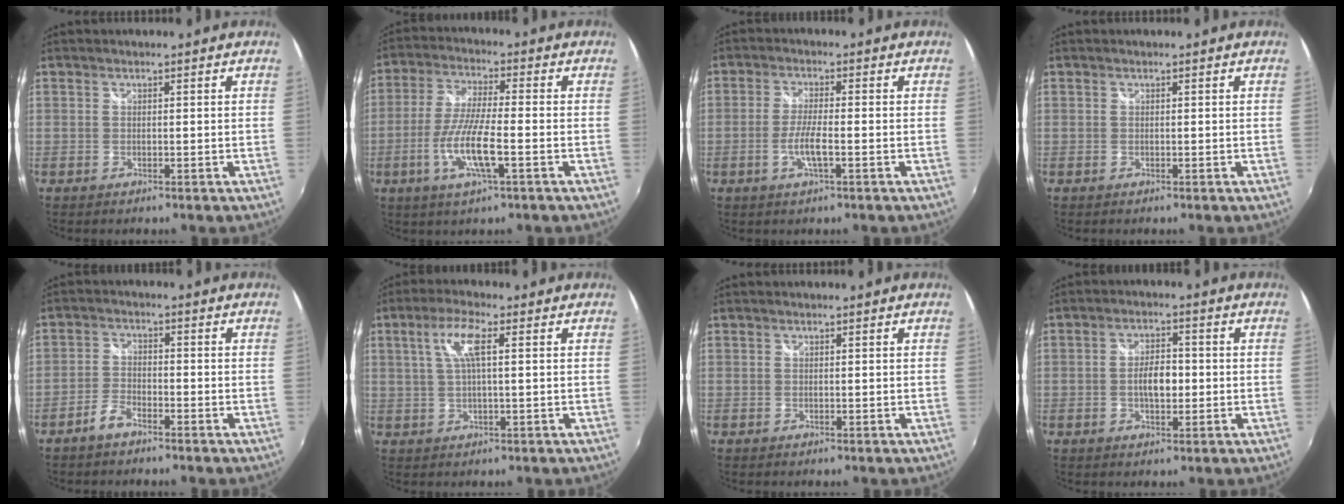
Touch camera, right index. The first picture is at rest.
{"total": 10.3, "force": [-3.4, 1.4, 9.6], "torque": [-0.196, -0.008, -0.067]}
{"total": 4.8, "force": [-1.7, 0.5, 4.5], "torque": [-0.092, -0.004, -0.033]}
{"total": 0.0}
{"total": 3.5, "force": [-2.8, 1.3, 1.7], "torque": [-0.050, 0.005, -0.057]}
{"total": 6.0, "force": [1.6, 1.1, 5.7], "torque": [-0.111, 0.007, 0.032]}
{"total": 0.0}
{"total": 5.1, "force": [-0.7, 2.5, 4.4], "torque": [-0.080, 0.004, -0.012]}